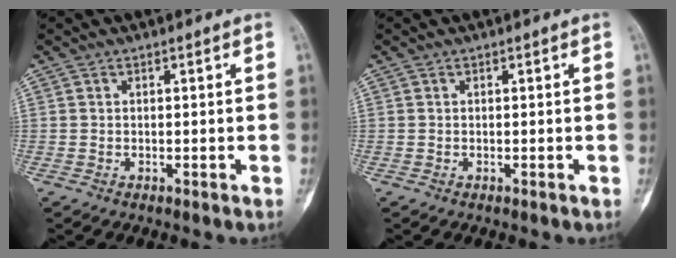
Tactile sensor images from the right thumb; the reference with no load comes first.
{"total": 0.0}